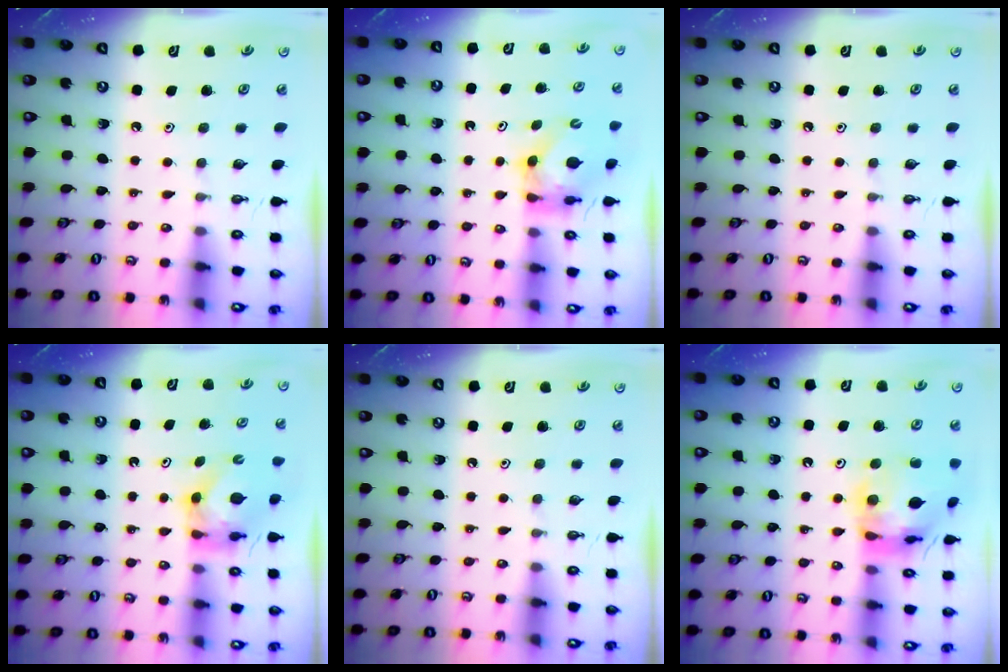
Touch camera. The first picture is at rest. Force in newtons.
{"total": 5.6, "press": 5.6, "slide": 0.4}
{"total": 0.0}
{"total": 5.6, "press": 5.6, "slide": 0.1}
{"total": 0.0}
{"total": 14.8, "press": 14.7, "slide": 1.7}